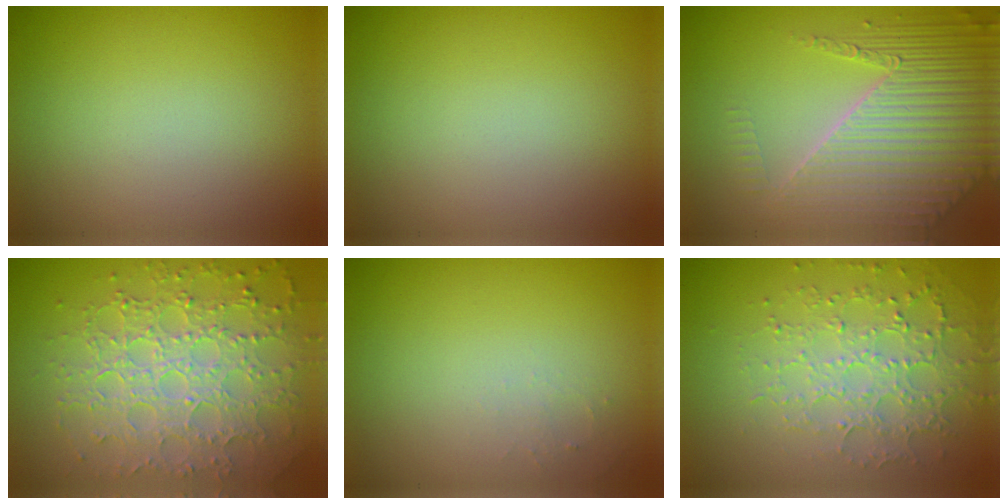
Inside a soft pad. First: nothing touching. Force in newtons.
{"total": 0.0}
{"total": 6.5, "press": 5.2, "slide": 3.9}
{"total": 7.7, "press": 5.7, "slide": 5.1}
{"total": 0.8, "press": 0.8, "slide": 0.3}
{"total": 4.5, "press": 3.5, "slide": 2.9}